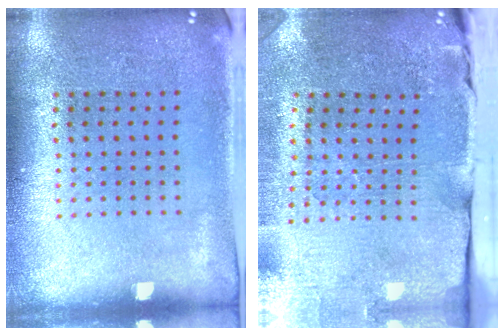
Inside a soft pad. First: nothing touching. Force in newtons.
{"total": 3.8, "press": 3.4, "slide": 1.7}